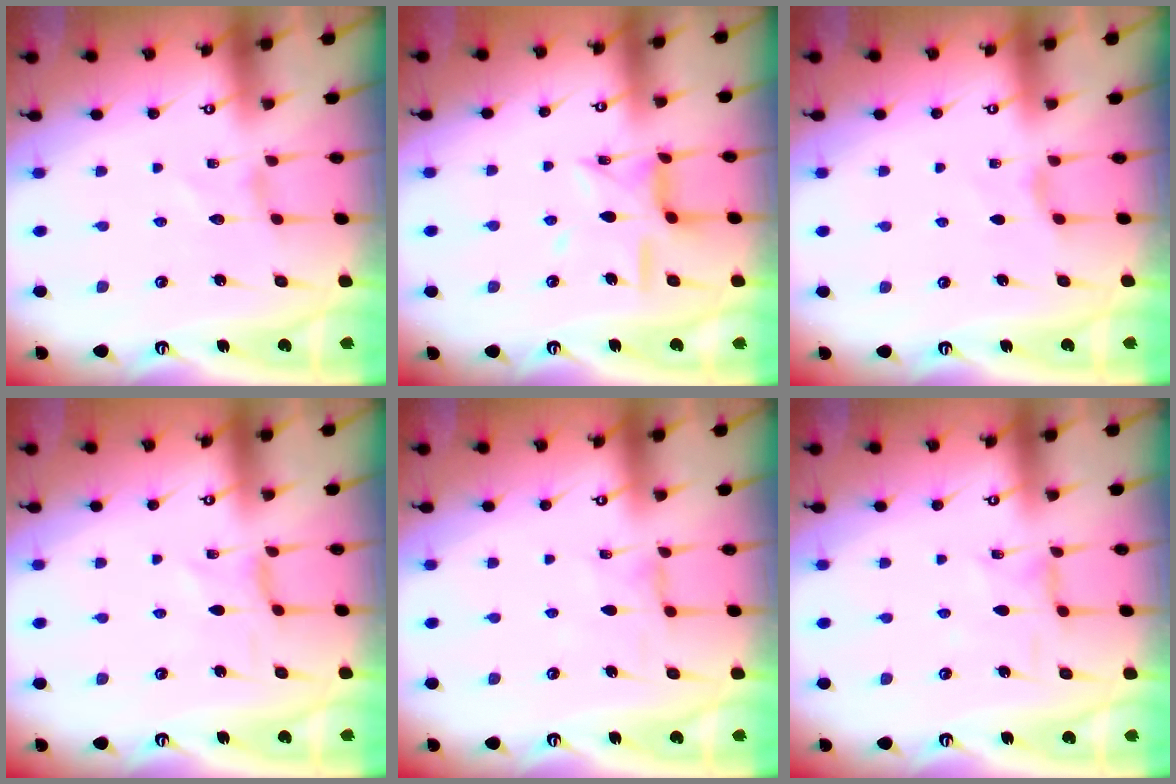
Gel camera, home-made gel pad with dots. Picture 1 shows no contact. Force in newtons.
{"total": 11.0, "press": 10.9, "slide": 0.8}
{"total": 2.7, "press": 2.6, "slide": 0.5}
{"total": 0.0}
{"total": 1.7, "press": 1.7, "slide": 0.3}
{"total": 2.2, "press": 2.2, "slide": 0.3}